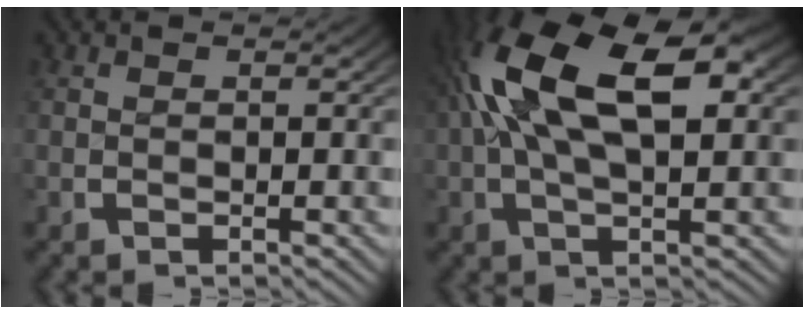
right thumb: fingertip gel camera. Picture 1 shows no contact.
{"total": 11.4, "force": [2.4, 5.6, 9.6], "torque": [-0.198, 0.000, 0.041]}